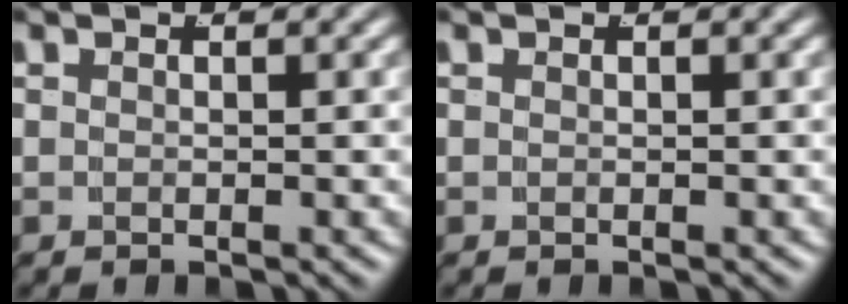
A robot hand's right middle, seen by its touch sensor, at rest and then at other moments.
{"total": 0.0}